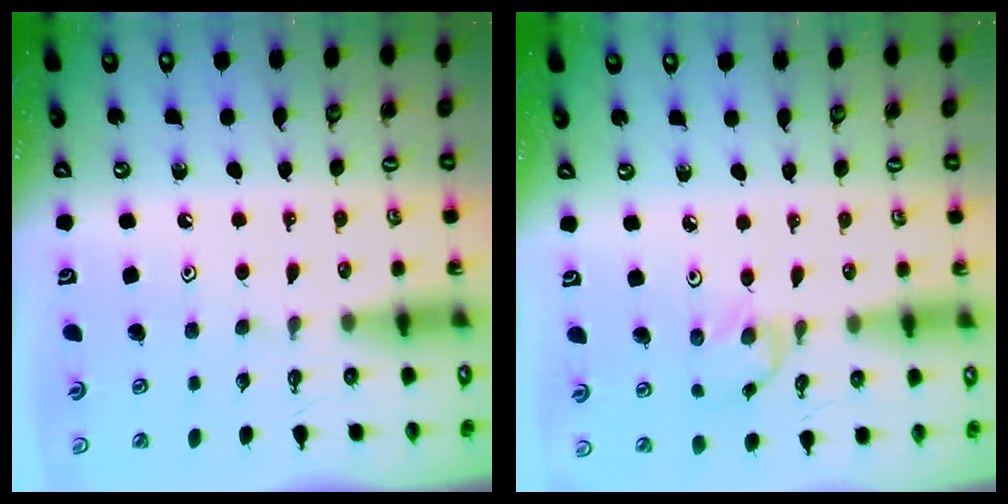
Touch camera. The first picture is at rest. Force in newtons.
{"total": 2.0, "press": 2.0, "slide": 0.3}